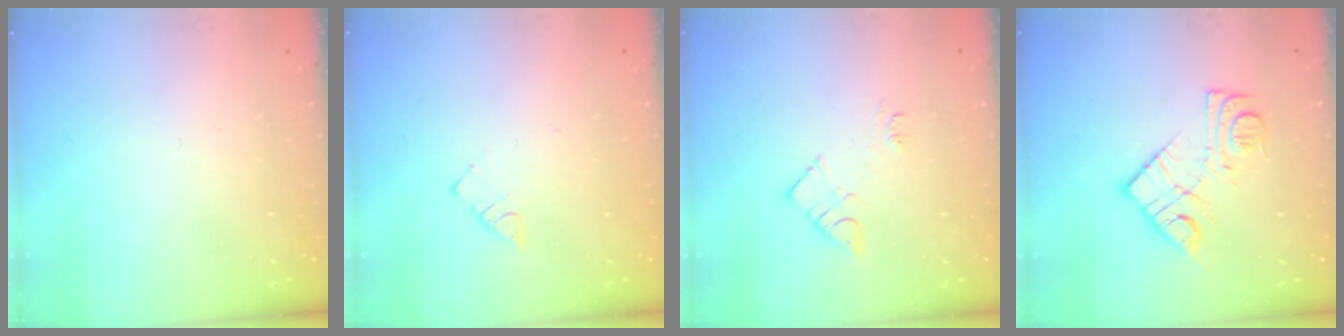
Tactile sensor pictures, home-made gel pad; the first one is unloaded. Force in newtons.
{"total": 2.7, "press": 2.7, "slide": 0.4}
{"total": 5.6, "press": 5.5, "slide": 0.6}
{"total": 11.8, "press": 11.8, "slide": 0.7}